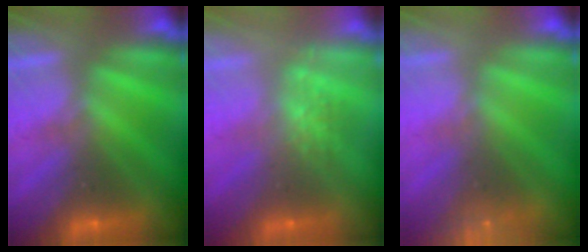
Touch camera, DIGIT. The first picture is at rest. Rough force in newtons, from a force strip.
{"total": 2.8}
{"total": 9.6}